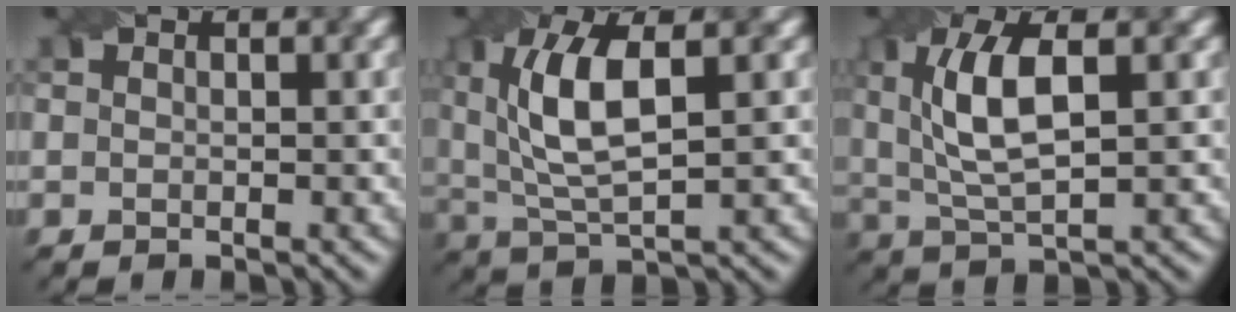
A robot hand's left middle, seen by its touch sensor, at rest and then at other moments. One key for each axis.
{"total": 7.1, "fx": 1.4, "fy": 2.6, "fz": 6.5, "tx": -0.136, "ty": 0.008, "tz": 0.037}
{"total": 6.4, "fx": 1.1, "fy": 2.2, "fz": 5.9, "tx": -0.119, "ty": 0.009, "tz": 0.033}